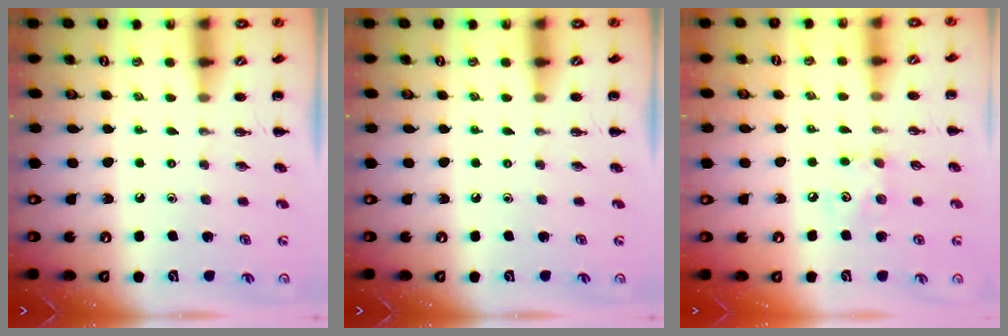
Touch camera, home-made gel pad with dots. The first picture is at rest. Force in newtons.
{"total": 0.0}
{"total": 5.0, "press": 5.0, "slide": 0.7}